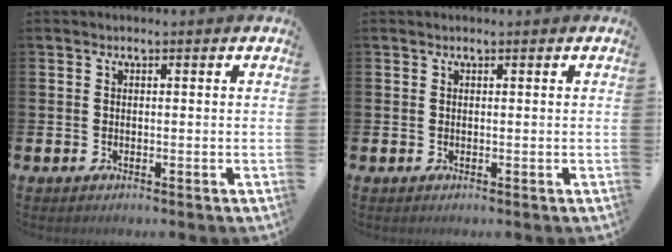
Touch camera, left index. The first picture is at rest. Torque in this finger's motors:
{"motor_torque": [-0.06, 0.06, -0.02, -0.01]}